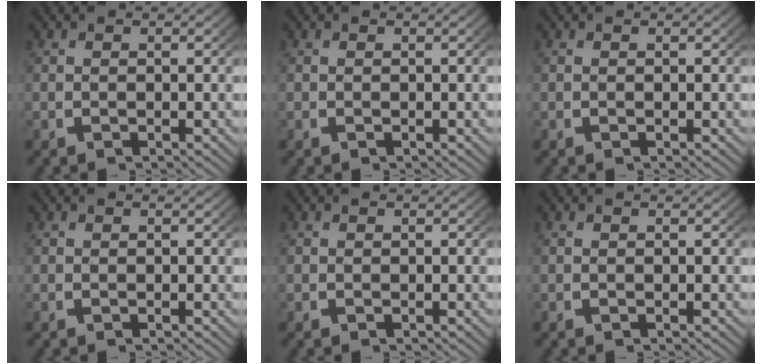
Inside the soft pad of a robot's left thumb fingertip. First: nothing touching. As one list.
[{"total": 0.0}, {"total": 0.0}, {"total": 0.0}, {"total": 0.0}, {"total": 0.0}]